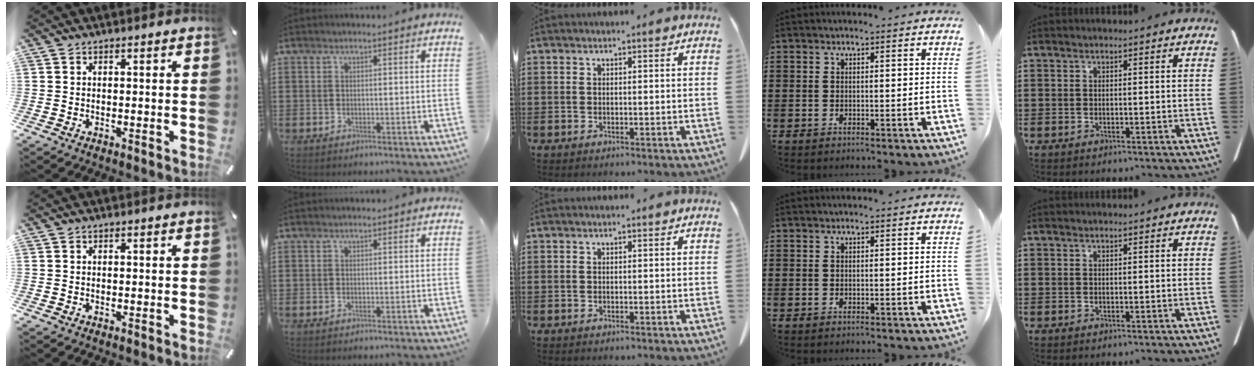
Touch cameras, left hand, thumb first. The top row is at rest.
{}